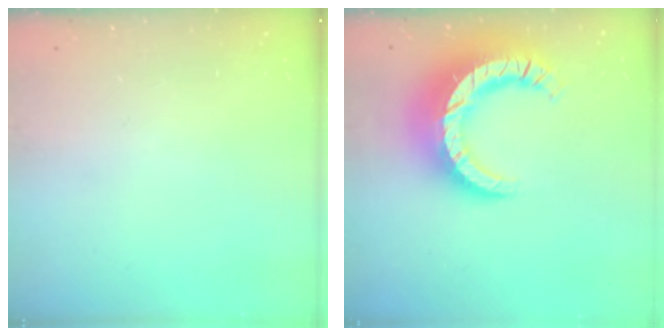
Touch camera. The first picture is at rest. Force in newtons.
{"total": 18.8, "press": 18.7, "slide": 2.1}